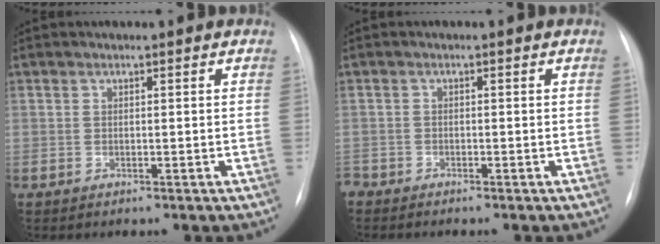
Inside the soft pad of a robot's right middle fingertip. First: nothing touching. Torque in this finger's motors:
{"motor_torque": [0.00, 0.00, 0.03, 0.01]}